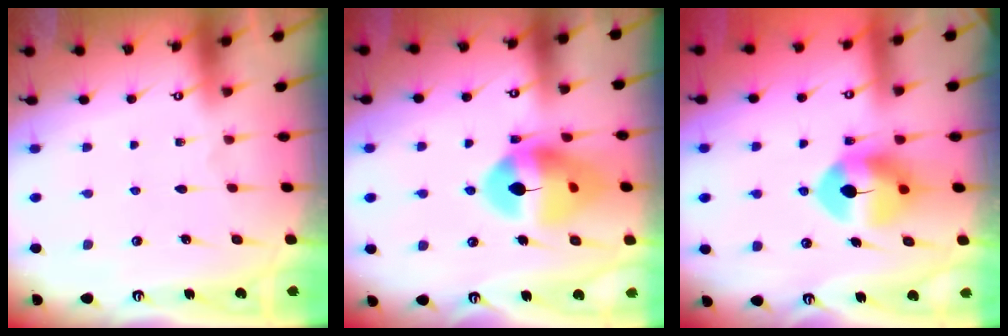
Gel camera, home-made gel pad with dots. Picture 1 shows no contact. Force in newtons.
{"total": 14.0, "press": 13.9, "slide": 1.7}
{"total": 9.5, "press": 9.4, "slide": 1.5}